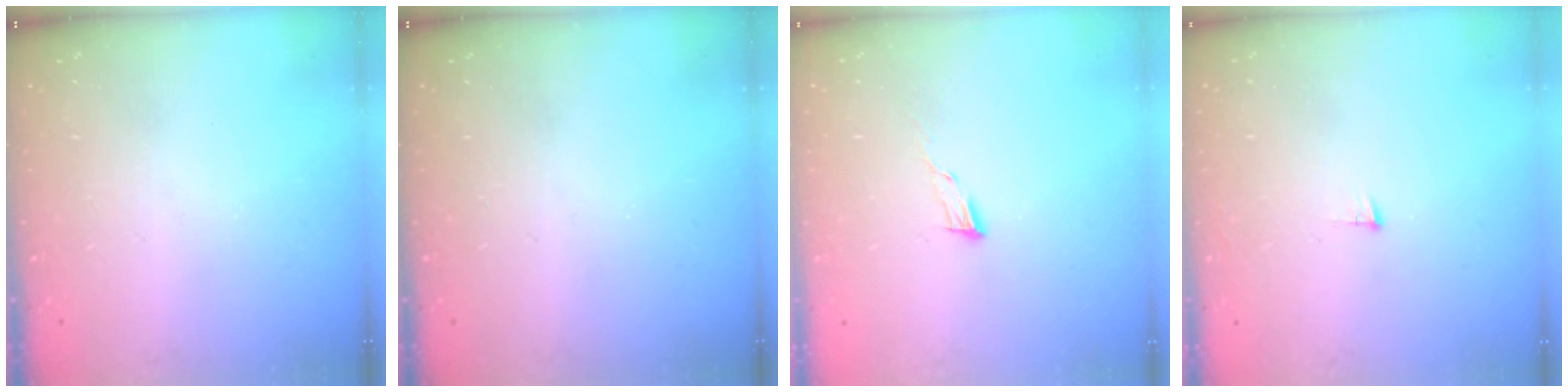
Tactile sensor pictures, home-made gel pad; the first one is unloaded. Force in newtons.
{"total": 0.0}
{"total": 4.6, "press": 4.6, "slide": 0.4}
{"total": 4.5, "press": 4.5, "slide": 0.3}